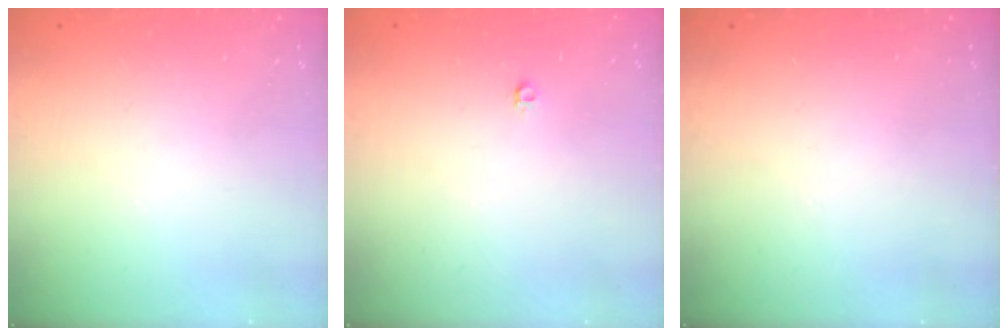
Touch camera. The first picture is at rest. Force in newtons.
{"total": 3.5, "press": 3.4, "slide": 0.3}
{"total": 0.0}